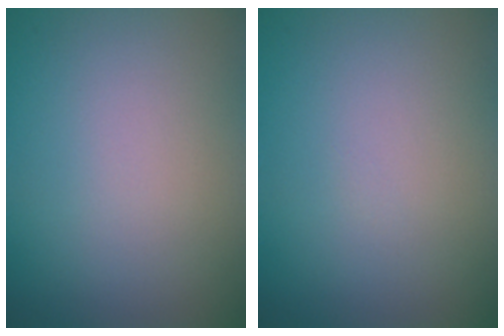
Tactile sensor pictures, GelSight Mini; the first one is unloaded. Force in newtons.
{"total": 0.0}